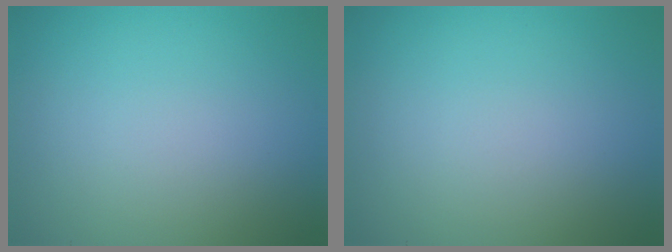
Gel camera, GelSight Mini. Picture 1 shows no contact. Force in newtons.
{"total": 0.0}